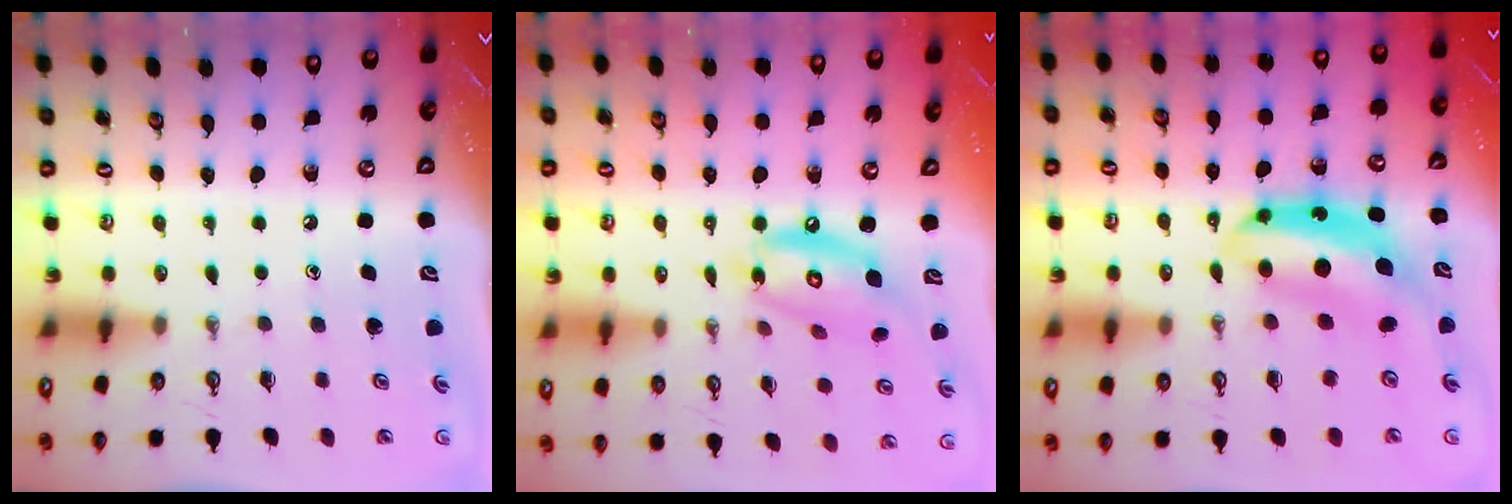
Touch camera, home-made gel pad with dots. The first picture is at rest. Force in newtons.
{"total": 13.6, "press": 13.6, "slide": 1.2}
{"total": 8.2, "press": 8.1, "slide": 1.1}